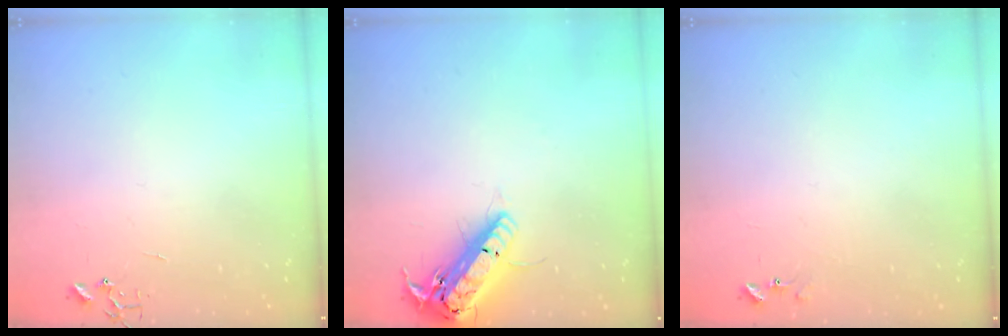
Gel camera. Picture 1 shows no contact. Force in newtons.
{"total": 18.4, "press": 18.1, "slide": 3.2}
{"total": 6.0, "press": 5.9, "slide": 0.6}